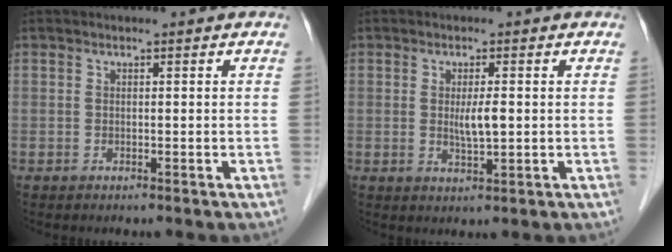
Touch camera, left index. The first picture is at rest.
{"total": 3.3, "force": [0.2, 0.6, 3.2], "torque": [-0.060, -0.004, 0.006]}